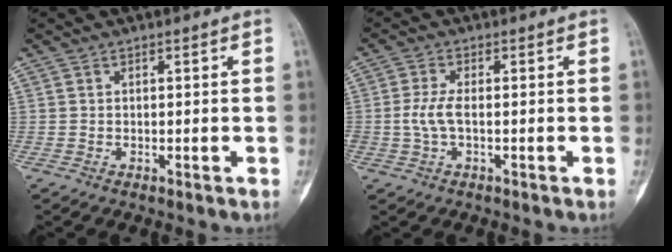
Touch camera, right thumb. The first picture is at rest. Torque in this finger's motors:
{"motor_torque": [-0.04, 0.22, 0.65, -0.02, 0.08]}